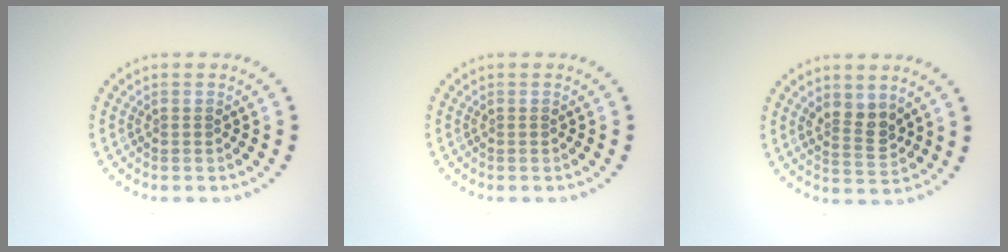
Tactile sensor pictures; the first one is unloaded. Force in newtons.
{"total": 0.0}
{"total": 2.6, "press": 2.4, "slide": 1.0}